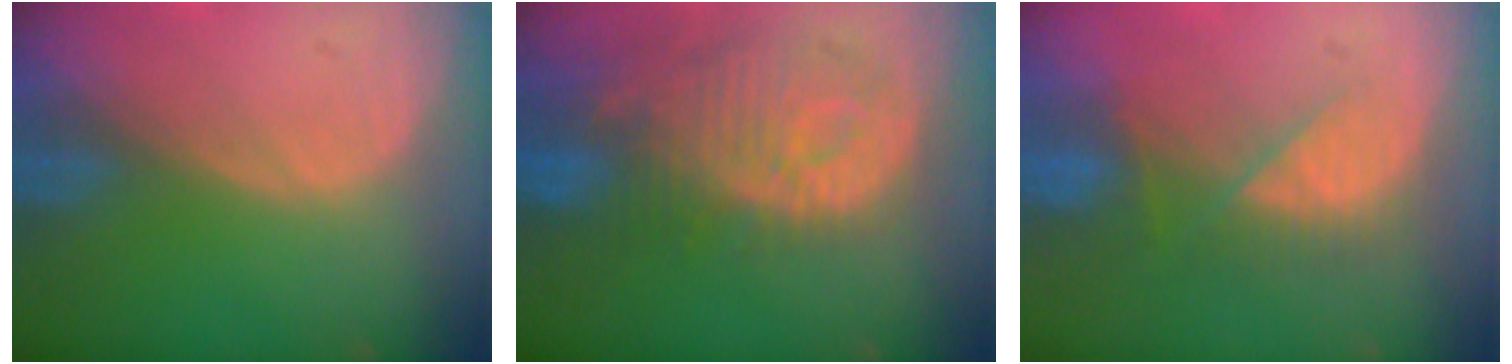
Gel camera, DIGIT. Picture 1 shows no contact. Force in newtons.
{"total": 12.1, "press": 10.9, "slide": 5.2}
{"total": 7.4, "press": 6.6, "slide": 3.3}